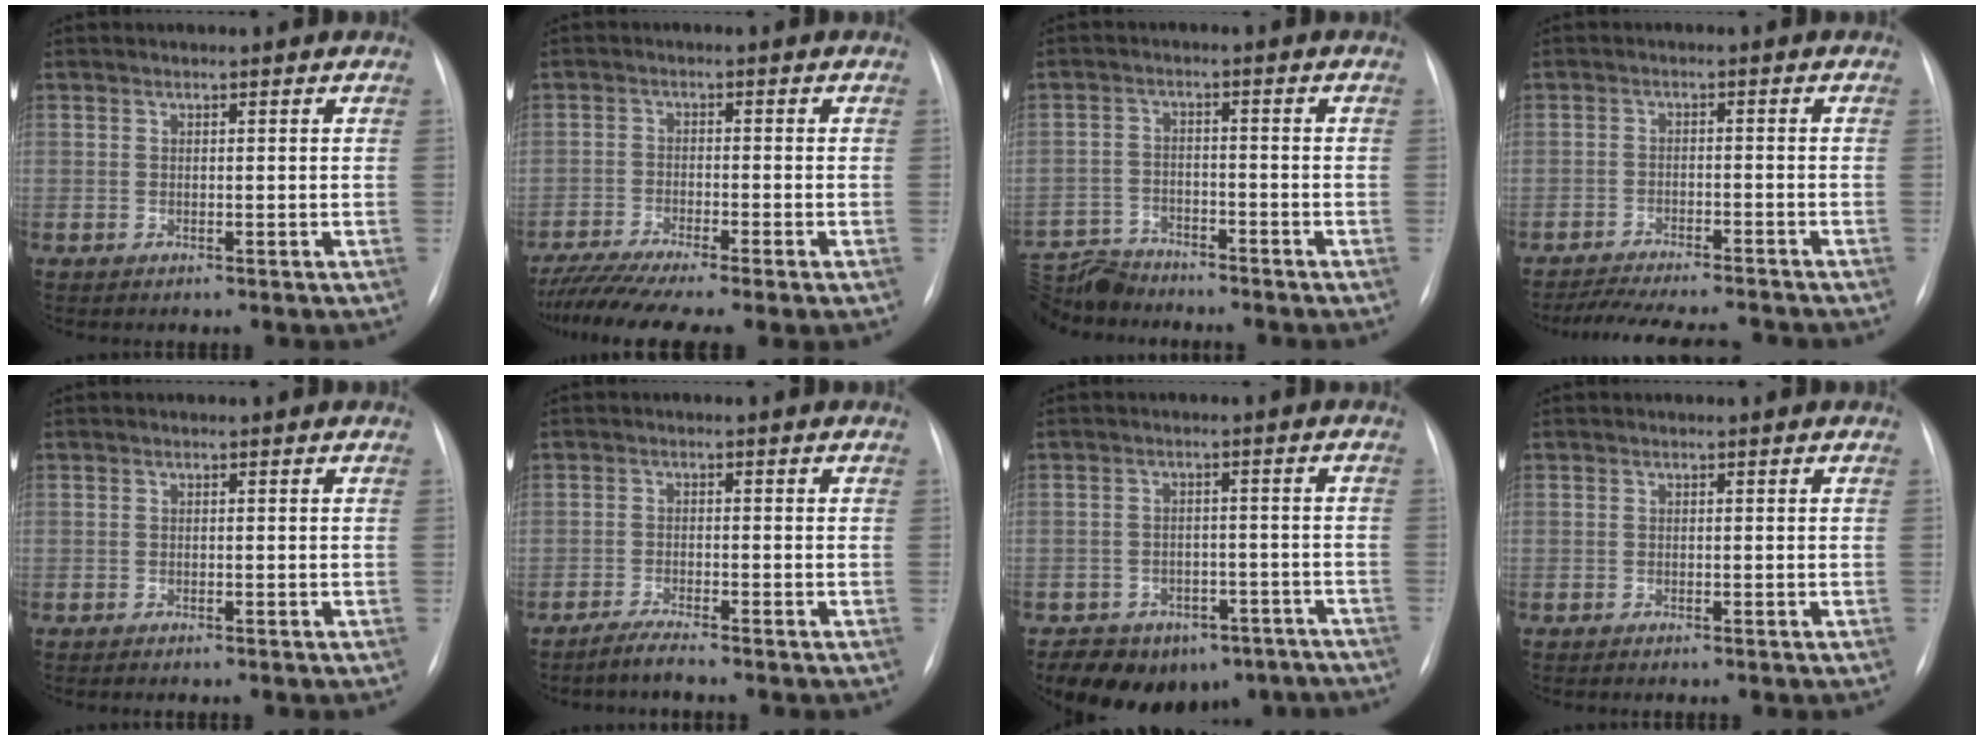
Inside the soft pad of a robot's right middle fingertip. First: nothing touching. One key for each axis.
{"total": 8.7, "fx": -7.0, "fy": -0.1, "fz": 5.1, "tx": -0.089, "ty": -0.017, "tz": -0.116}
{"total": 7.6, "fx": -7.4, "fy": 1.6, "fz": 0.7, "tx": -0.019, "ty": -0.009, "tz": -0.139}
{"total": 11.7, "fx": -10.8, "fy": 1.5, "fz": 4.2, "tx": -0.071, "ty": -0.005, "tz": -0.151}
{"total": 1.0, "fx": -0.9, "fy": 0.0, "fz": 0.5, "tx": -0.013, "ty": -0.006, "tz": -0.007}
{"total": 2.5, "fx": -2.3, "fy": -0.5, "fz": 1.0, "tx": -0.027, "ty": -0.009, "tz": -0.047}
{"total": 13.6, "fx": -10.1, "fy": 8.1, "fz": 4.3, "tx": -0.060, "ty": 0.020, "tz": -0.115}
{"total": 0.8, "fx": -0.6, "fy": -0.1, "fz": 0.5, "tx": -0.012, "ty": -0.005, "tz": -0.005}